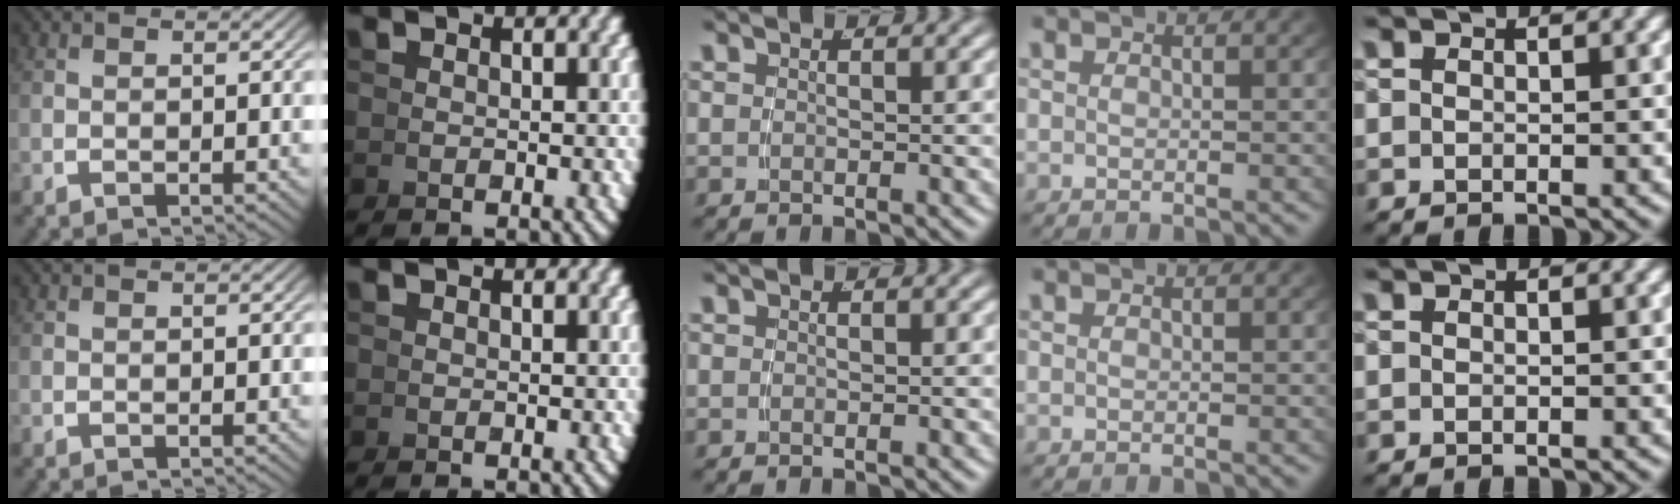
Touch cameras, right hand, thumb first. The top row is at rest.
{}